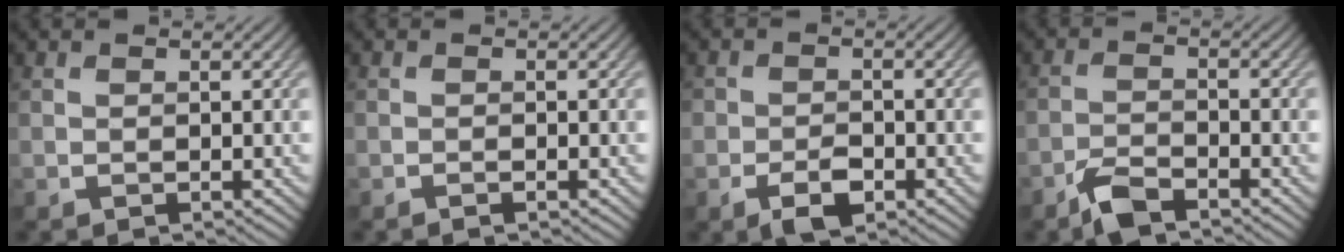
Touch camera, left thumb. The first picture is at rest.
{"total": 1.1, "force": [-0.7, 0.1, 0.8], "torque": [-0.015, 0.001, -0.015]}
{"total": 4.1, "force": [-2.2, 2.4, 2.5], "torque": [-0.043, -0.003, -0.046]}
{"total": 4.3, "force": [-3.4, 1.1, 2.4], "torque": [-0.052, -0.002, -0.075]}